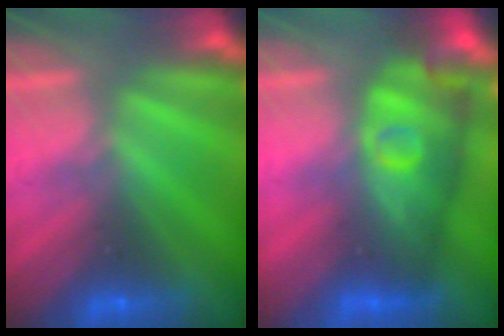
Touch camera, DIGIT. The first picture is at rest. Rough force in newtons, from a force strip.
{"total": 3.9}